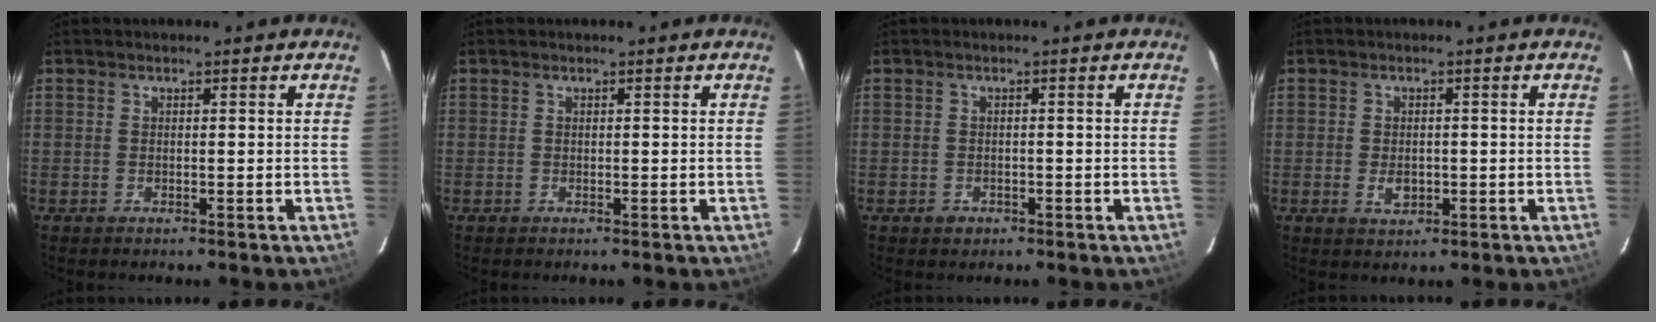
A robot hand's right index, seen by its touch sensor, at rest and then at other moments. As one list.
[{"total": 0.0}, {"total": 1.8, "force": [-0.9, 1.4, 0.5], "torque": [-0.008, -0.001, -0.010]}, {"total": 3.1, "force": [-0.7, 2.1, 2.1], "torque": [-0.037, -0.004, -0.009]}]